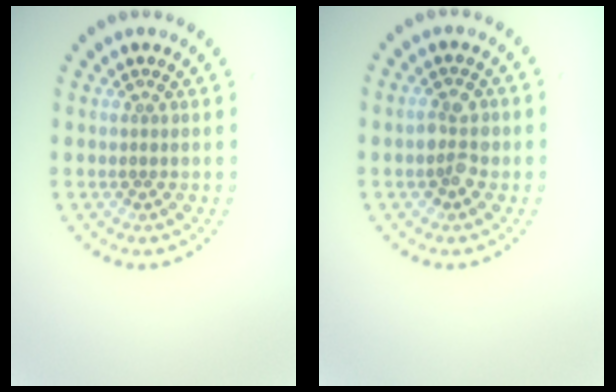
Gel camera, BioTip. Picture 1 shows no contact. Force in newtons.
{"total": 2.6, "press": 2.5, "slide": 0.4}